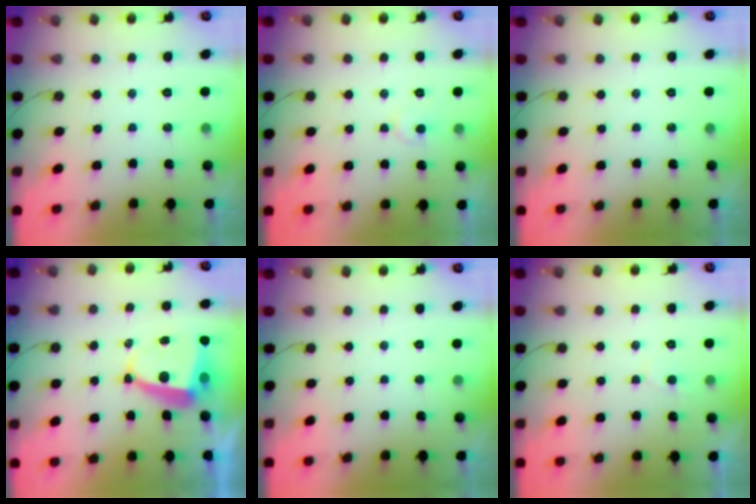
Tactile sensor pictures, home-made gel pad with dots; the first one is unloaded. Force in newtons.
{"total": 5.1, "press": 5.1, "slide": 0.5}
{"total": 0.0}
{"total": 5.8, "press": 5.7, "slide": 0.6}
{"total": 0.0}
{"total": 4.0, "press": 4.0, "slide": 0.4}